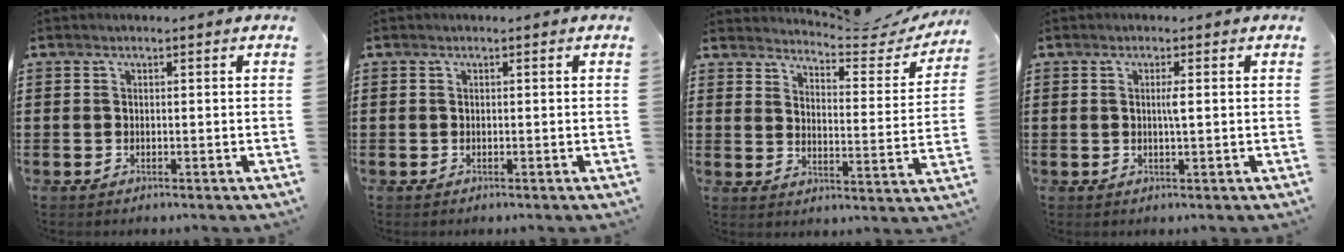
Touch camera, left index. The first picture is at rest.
{"total": 0.0}
{"total": 4.3, "force": [4.2, 0.1, 0.9], "torque": [-0.036, -0.034, 0.064]}
{"total": 1.7, "force": [0.3, 0.0, 1.7], "torque": [-0.034, -0.002, 0.004]}